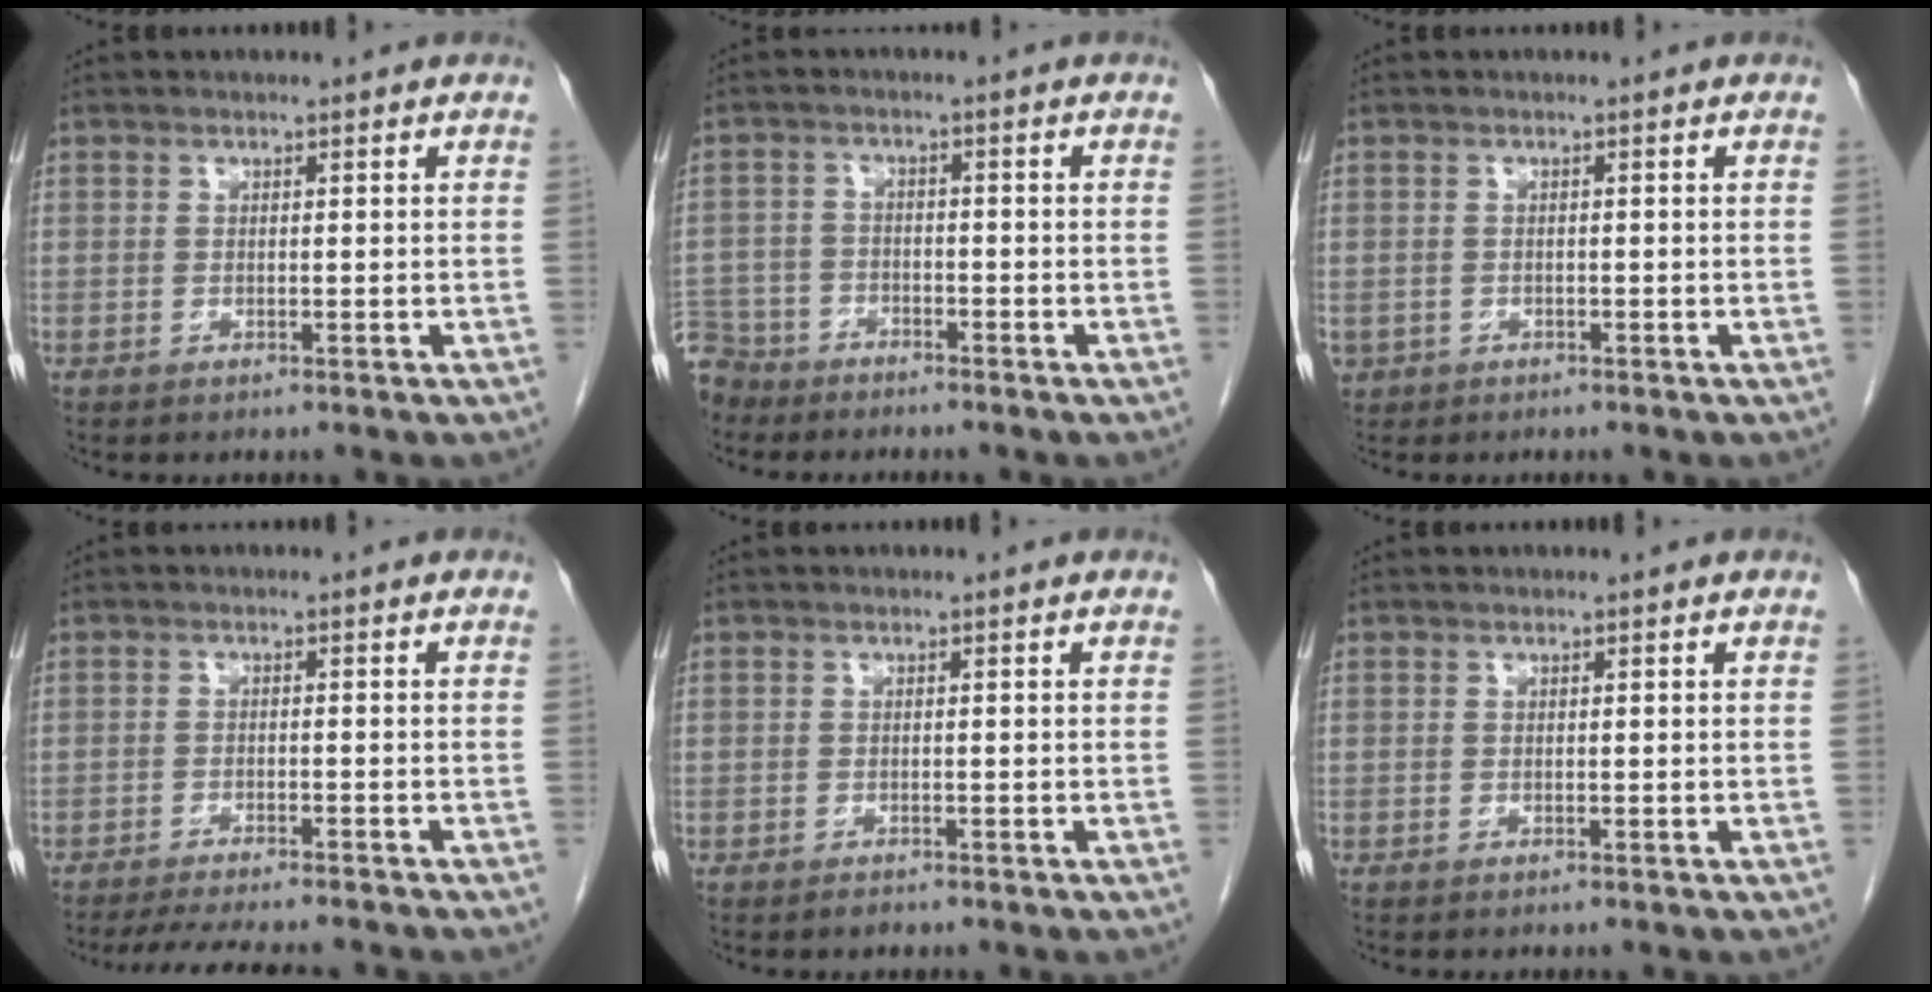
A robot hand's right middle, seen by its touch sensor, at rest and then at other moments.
{"total": 7.8, "force": [-6.6, 4.1, 0.4], "torque": [-0.022, -0.001, -0.125]}
{"total": 2.3, "force": [-1.2, 1.9, 0.3], "torque": [-0.008, 0.002, -0.019]}
{"total": 10.8, "force": [-9.7, 1.3, 4.5], "torque": [-0.067, -0.014, -0.132]}
{"total": 0.7, "force": [-0.6, 0.3, 0.2], "torque": [-0.008, -0.002, -0.008]}
{"total": 0.0}